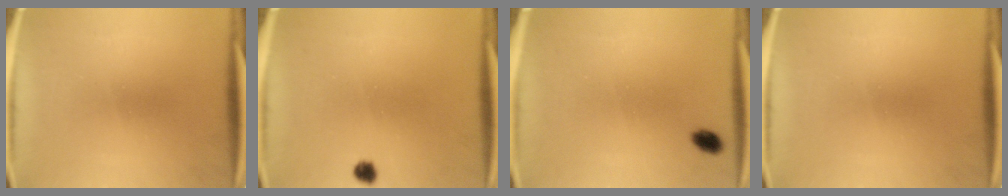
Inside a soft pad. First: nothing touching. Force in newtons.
{"total": 1.8}
{"total": 2.2}
{"total": 0.0}